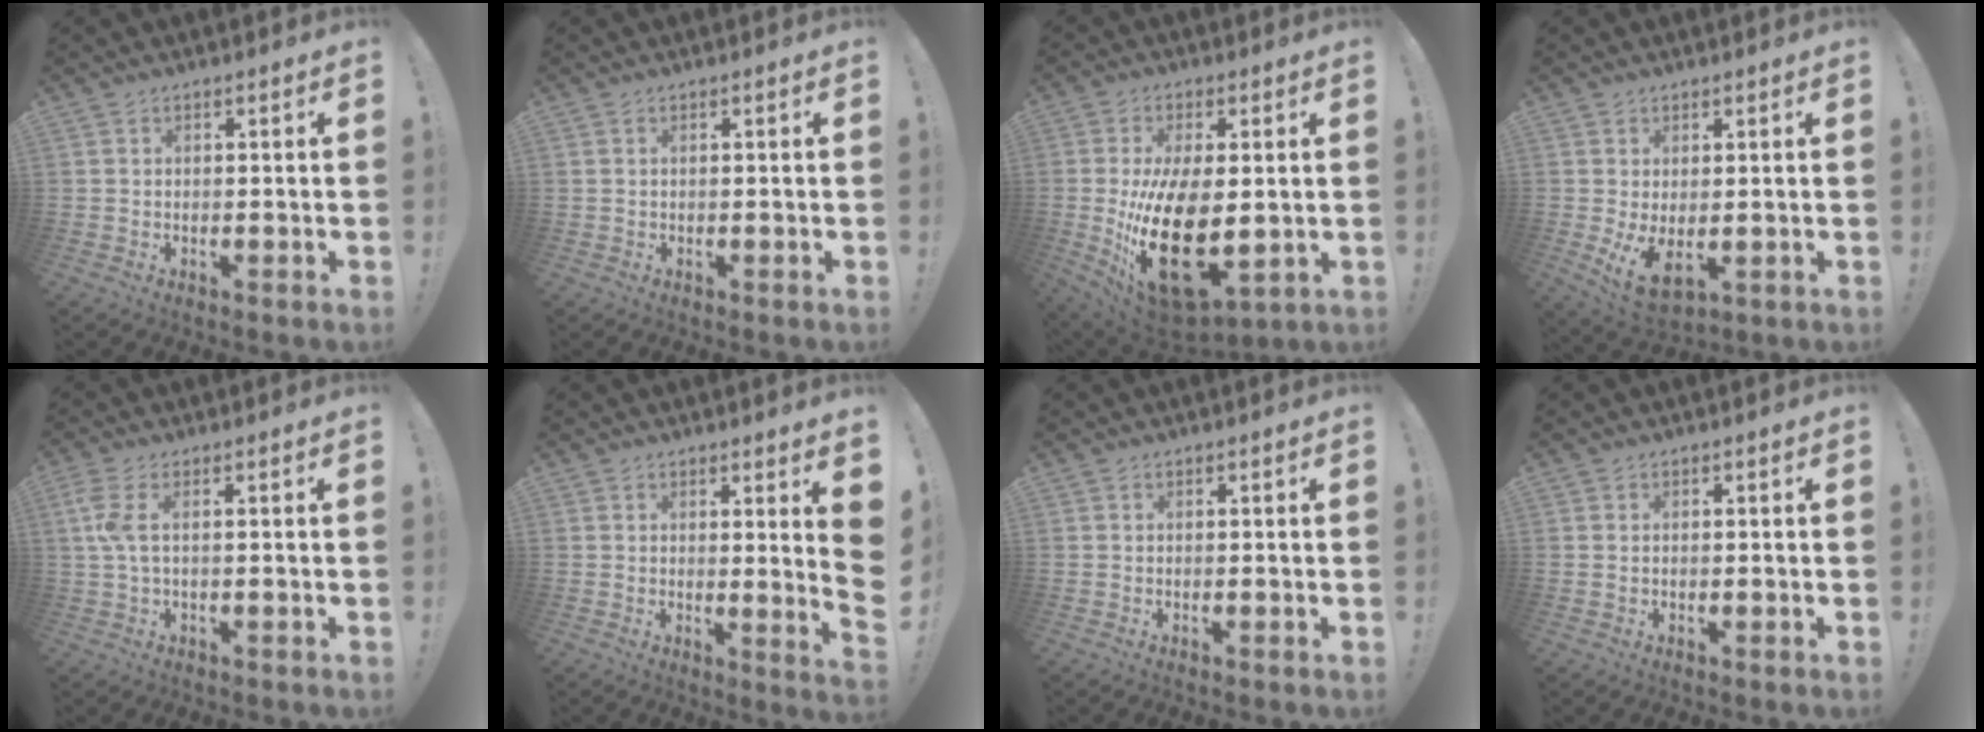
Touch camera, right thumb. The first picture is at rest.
{"total": 0.0}
{"total": 24.4, "force": [-2.4, 13.0, 20.5], "torque": [-0.364, -0.022, -0.019]}
{"total": 6.6, "force": [1.1, 3.3, 5.6], "torque": [-0.097, -0.019, 0.028]}
{"total": 5.3, "force": [0.9, 1.6, 5.0], "torque": [-0.109, -0.007, 0.016]}
{"total": 5.6, "force": [2.2, -0.7, 5.1], "torque": [-0.058, -0.036, 0.033]}
{"total": 0.0}
{"total": 0.0}